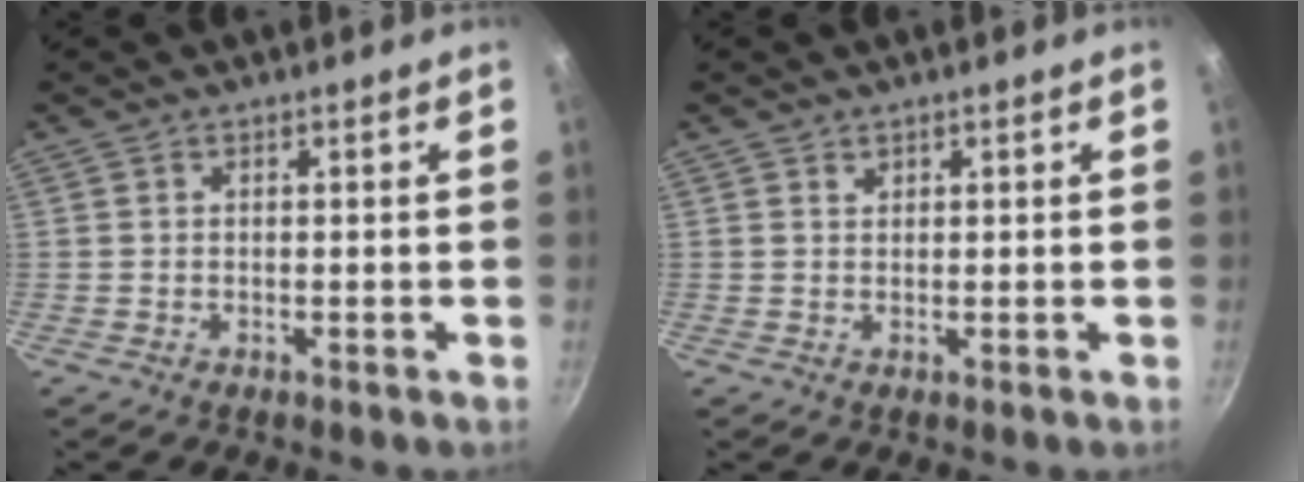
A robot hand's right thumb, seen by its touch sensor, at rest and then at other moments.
{"total": 0.8, "force": [0.6, 0.5, 0.0], "torque": [0.002, -0.002, 0.011]}